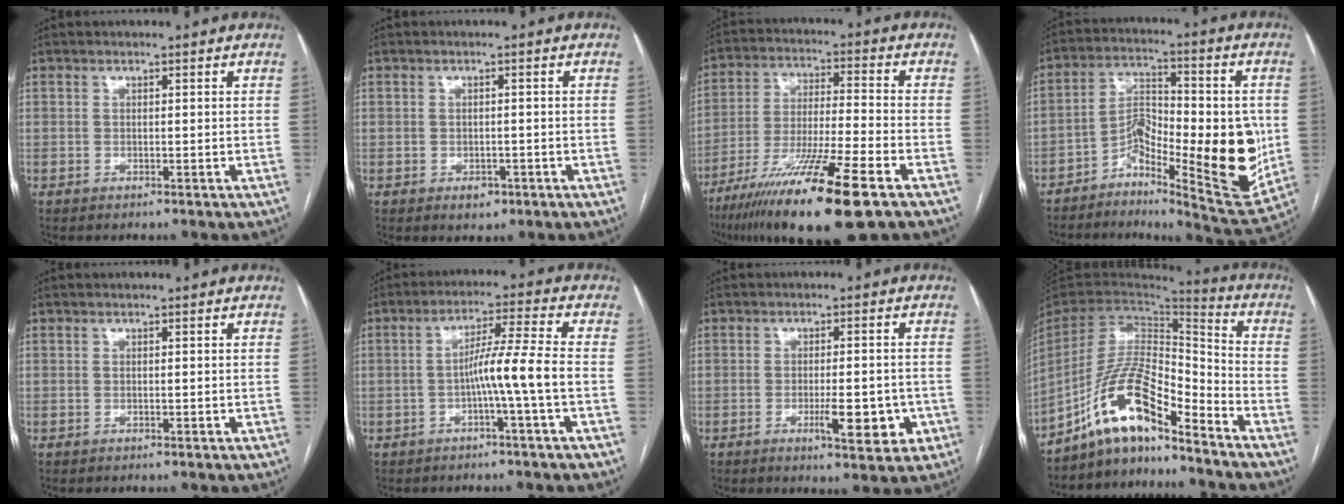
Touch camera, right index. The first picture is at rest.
{"total": 2.2, "force": [-1.2, 1.6, 1.1], "torque": [-0.009, 0.003, -0.008]}
{"total": 18.1, "force": [-10.9, 0.6, 14.4], "torque": [-0.253, -0.047, -0.191]}
{"total": 15.7, "force": [-3.8, 4.7, 14.5], "torque": [-0.220, 0.009, -0.060]}
{"total": 0.0}
{"total": 7.1, "force": [-1.8, -1.4, 6.7], "torque": [-0.113, 0.015, -0.032]}
{"total": 7.0, "force": [-2.4, 1.9, 6.3], "torque": [-0.084, -0.003, -0.027]}
{"total": 13.1, "force": [-9.7, 3.0, 8.2], "torque": [-0.163, 0.029, -0.177]}